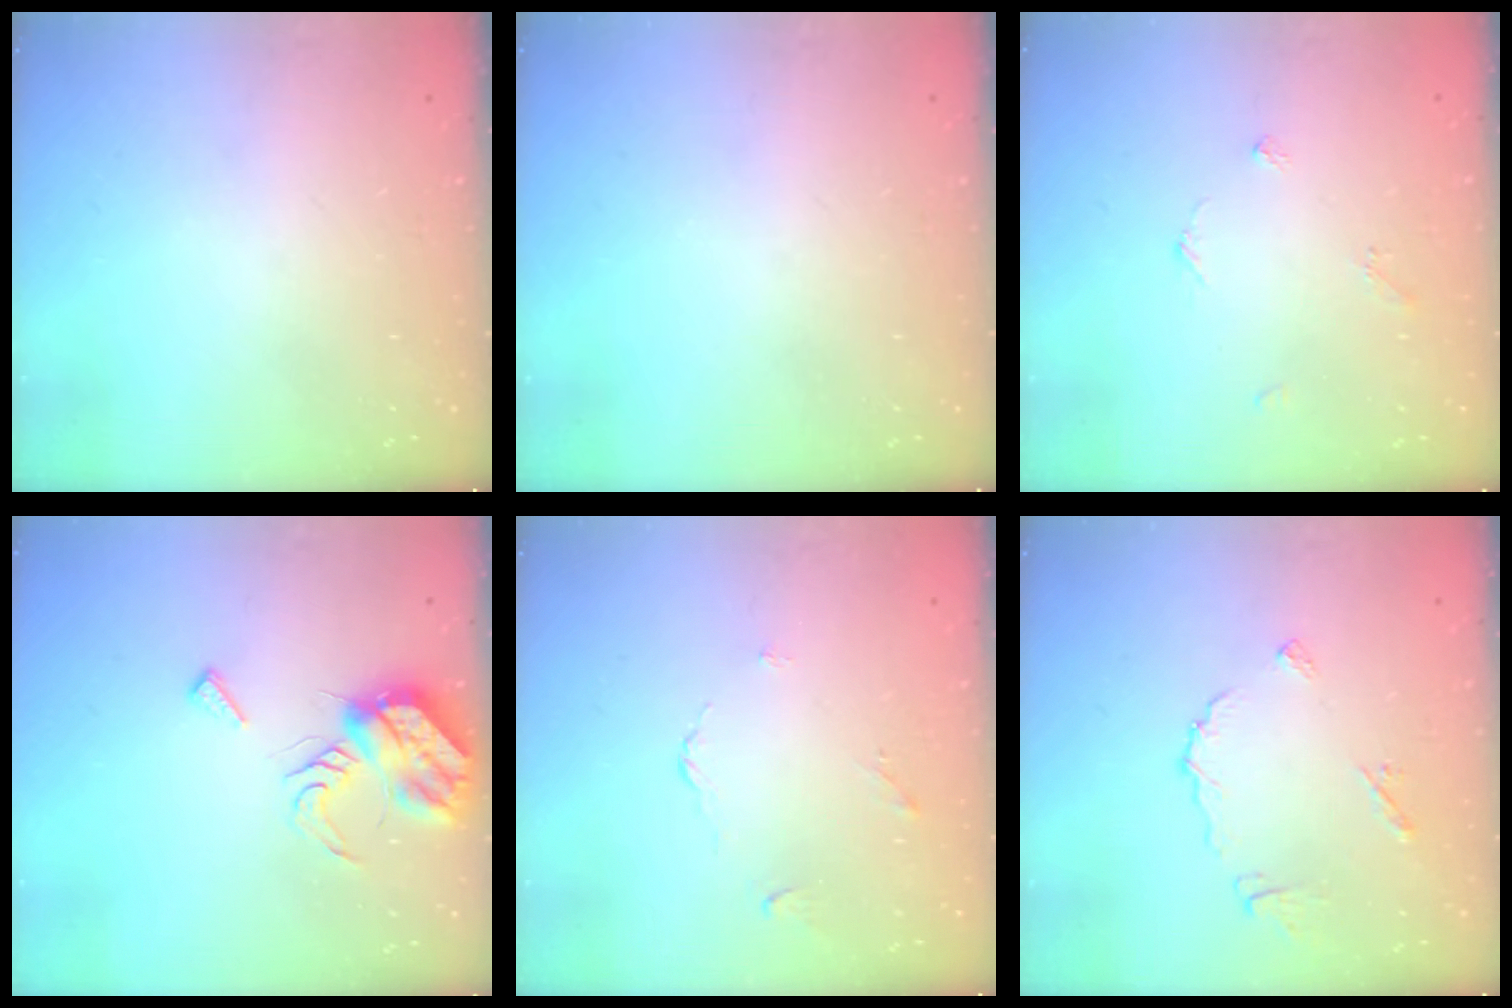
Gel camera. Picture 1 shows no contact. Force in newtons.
{"total": 0.0}
{"total": 2.8, "press": 2.8, "slide": 0.4}
{"total": 8.6, "press": 8.6, "slide": 0.6}
{"total": 3.0, "press": 3.0, "slide": 0.5}
{"total": 7.8, "press": 7.8, "slide": 0.4}